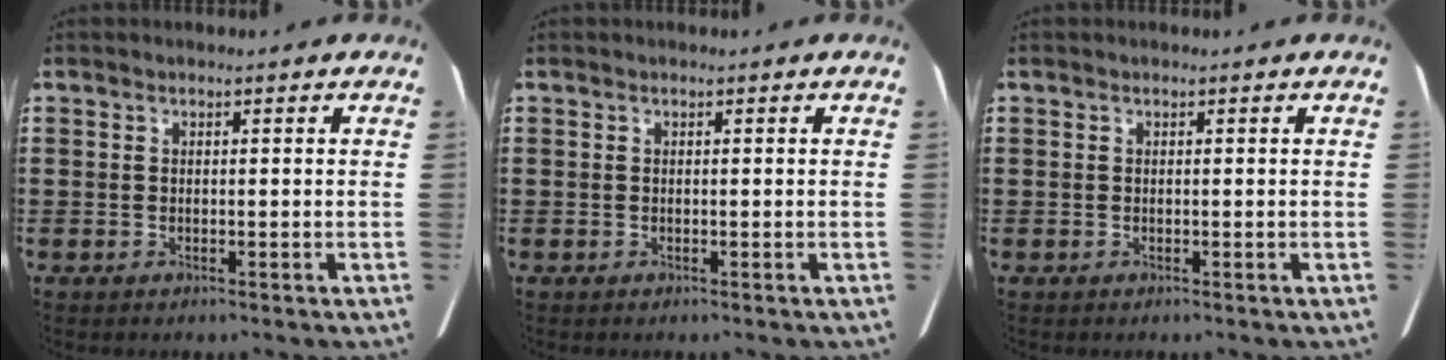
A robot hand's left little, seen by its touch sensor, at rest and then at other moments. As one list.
[{"total": 0.0}, {"total": 0.0}]